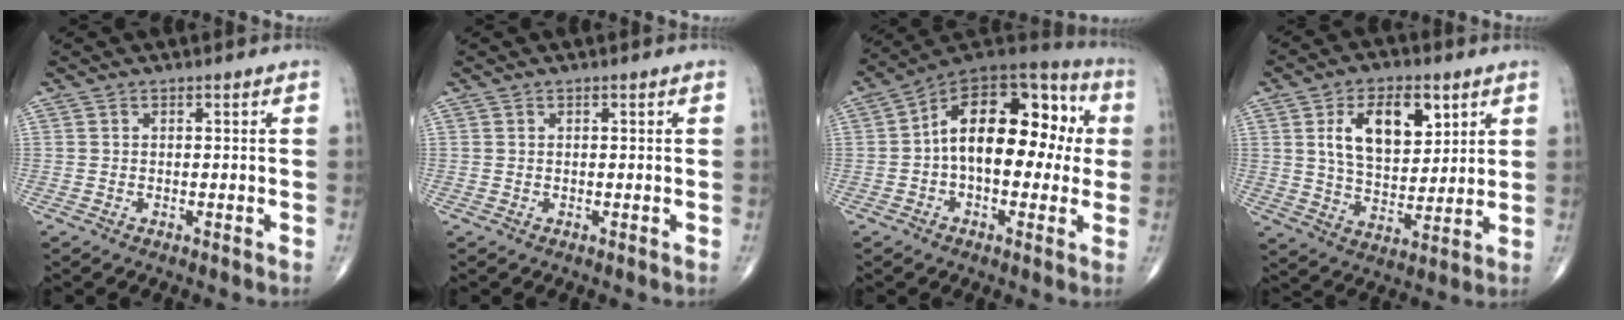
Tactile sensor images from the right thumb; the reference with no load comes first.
{"total": 0.0}
{"total": 19.9, "force": [1.0, 11.3, 16.3], "torque": [-0.212, 0.051, 0.003]}
{"total": 13.6, "force": [5.0, 7.6, 10.2], "torque": [-0.140, -0.020, 0.094]}